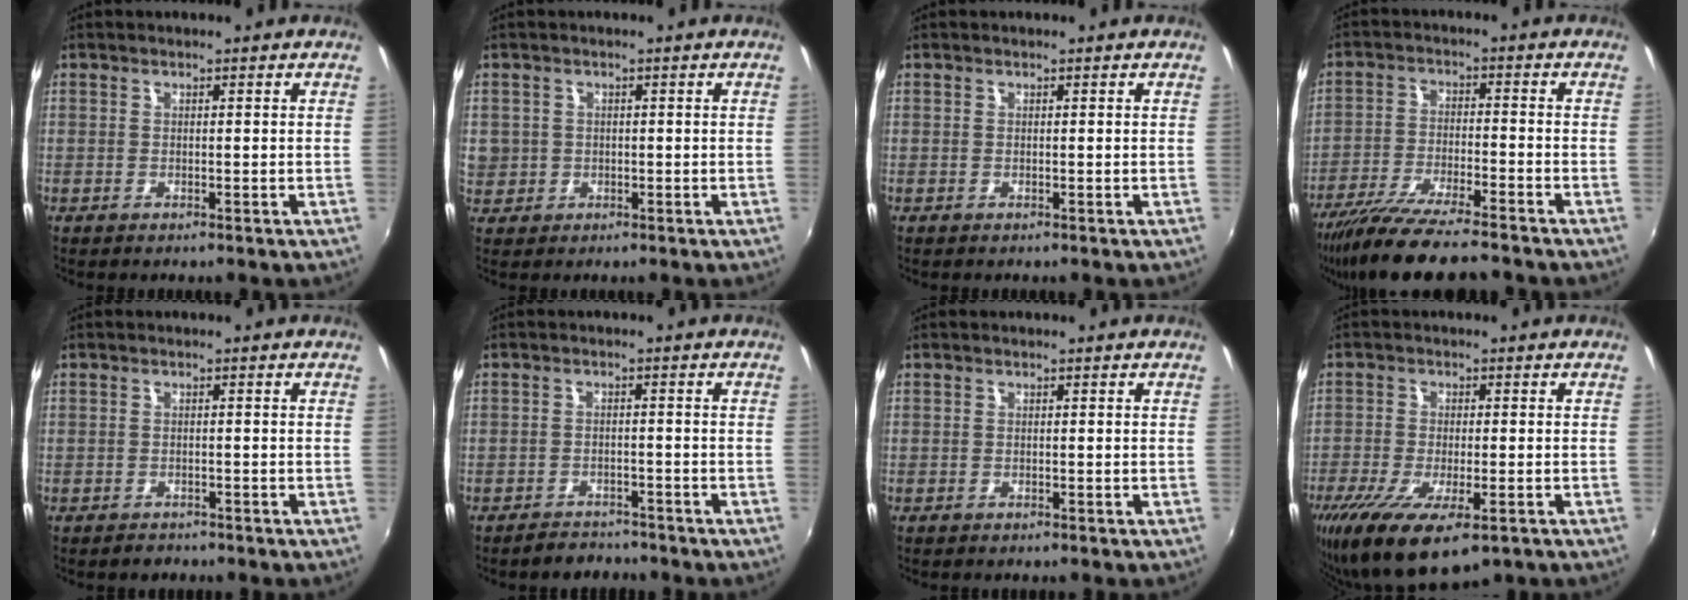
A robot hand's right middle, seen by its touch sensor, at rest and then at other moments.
{"total": 6.0, "force": [-0.2, 5.8, 1.7], "torque": [-0.057, 0.005, 0.003]}
{"total": 0.0}
{"total": 14.1, "force": [-11.9, 1.5, 7.3], "torque": [-0.155, -0.035, -0.203]}
{"total": 1.6, "force": [-1.4, 0.9, 0.1], "torque": [-0.007, -0.002, -0.019]}
{"total": 4.3, "force": [-4.0, 1.7, 0.5], "torque": [-0.025, 0.001, -0.061]}
{"total": 0.0}
{"total": 12.8, "force": [-7.7, 4.3, 9.2], "torque": [-0.197, -0.053, -0.126]}